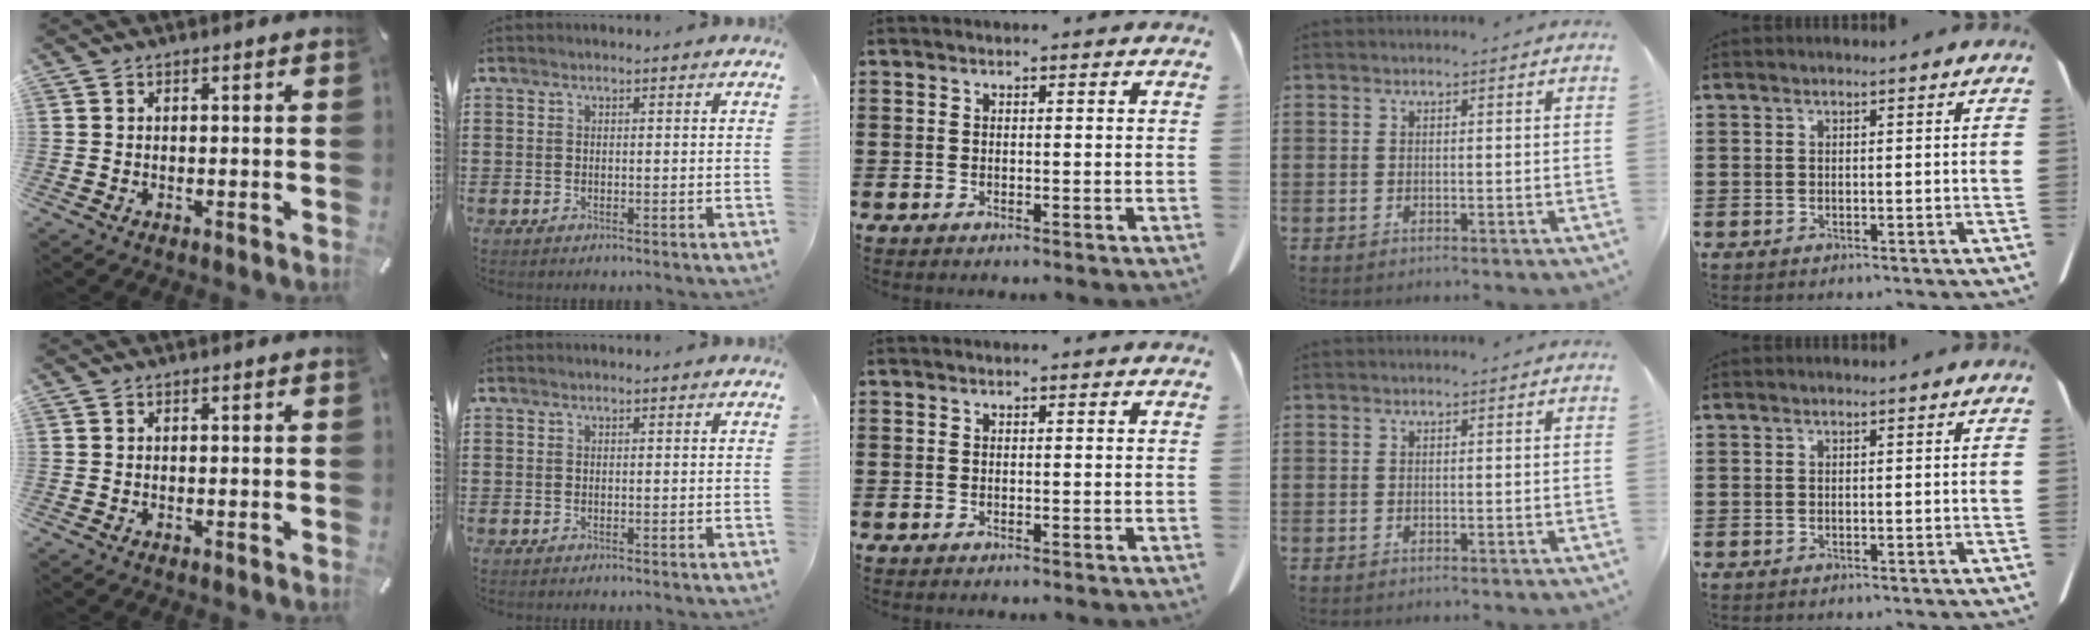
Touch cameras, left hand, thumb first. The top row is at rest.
{}